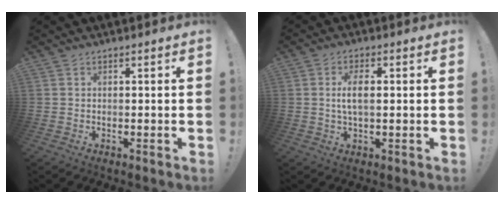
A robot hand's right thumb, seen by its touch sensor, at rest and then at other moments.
{"total": 5.6, "force": [0.6, 2.4, 5.0], "torque": [-0.086, 0.005, 0.008]}